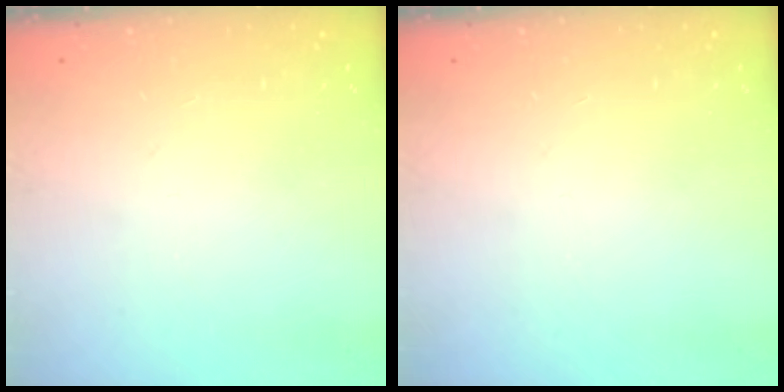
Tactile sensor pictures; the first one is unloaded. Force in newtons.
{"total": 0.0}